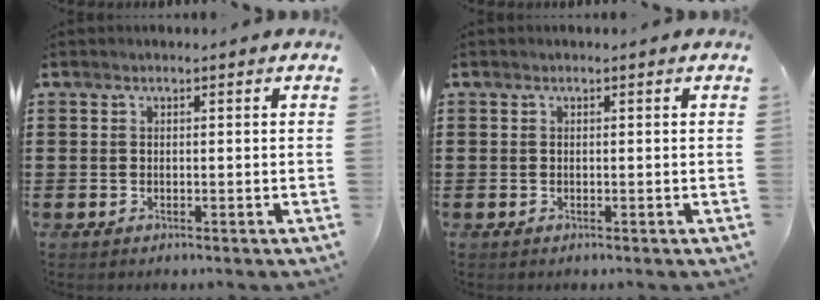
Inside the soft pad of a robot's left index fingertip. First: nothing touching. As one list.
[{"total": 0.0}]